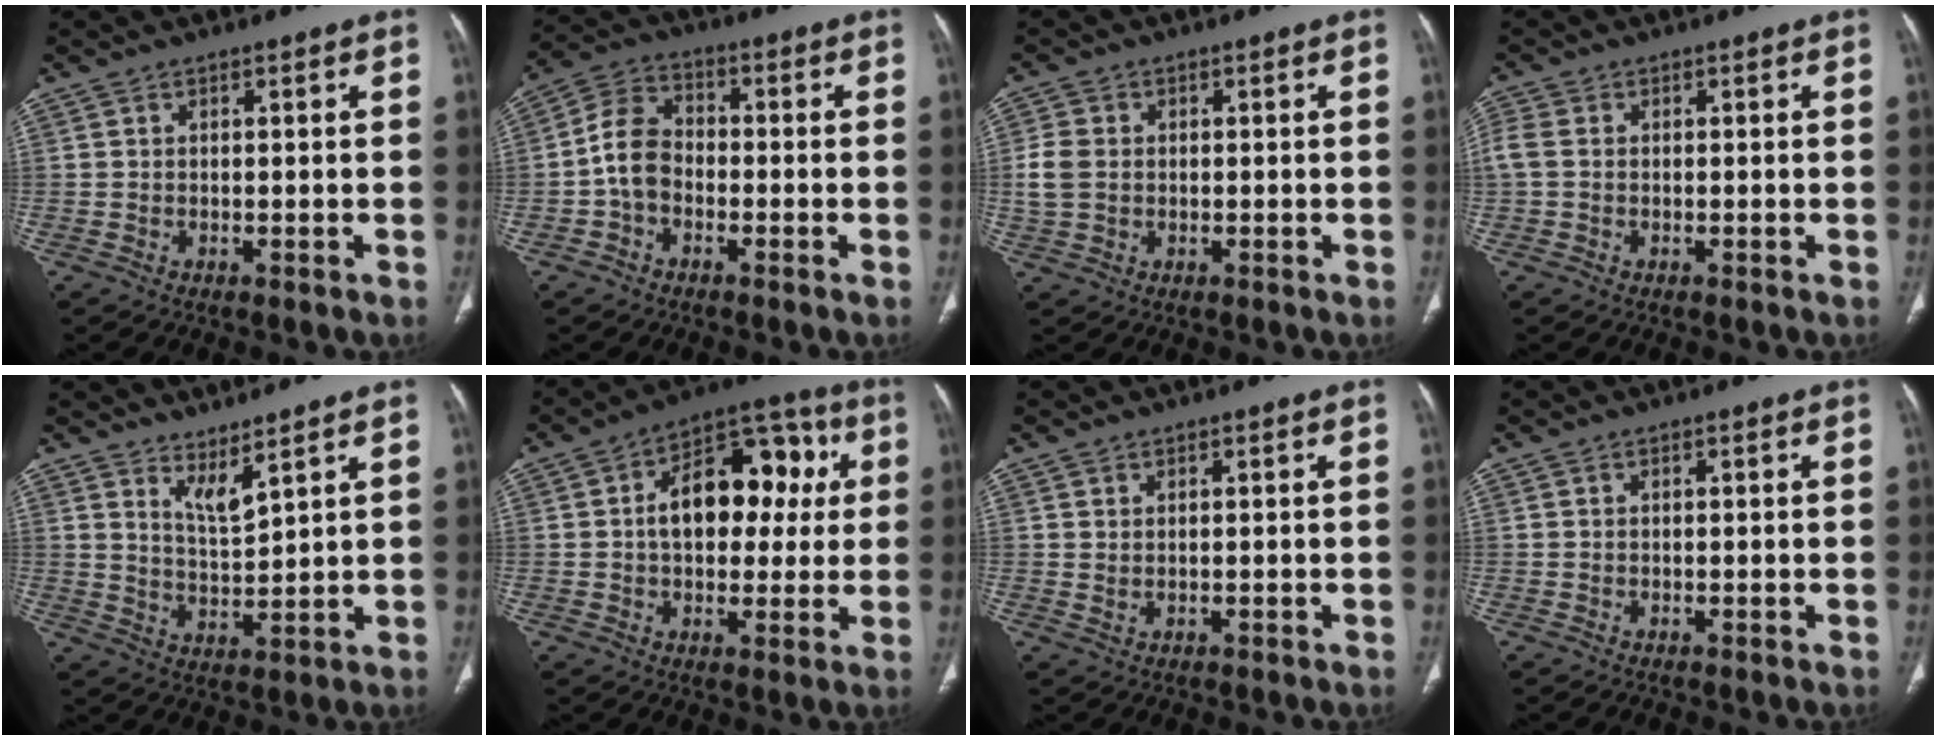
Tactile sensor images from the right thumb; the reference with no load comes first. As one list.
[{"total": 7.5, "force": [-1.9, 5.5, 4.8], "torque": [-0.077, 0.031, -0.050]}, {"total": 4.8, "force": [0.1, 3.8, 2.8], "torque": [-0.065, 0.006, 0.001]}, {"total": 3.1, "force": [0.0, 2.2, 2.1], "torque": [-0.076, 0.005, -0.005]}, {"total": 4.7, "force": [3.9, 0.7, 2.7], "torque": [-0.045, -0.046, 0.081]}, {"total": 16.4, "force": [2.4, 10.4, 12.5], "torque": [-0.134, 0.033, 0.030]}, {"total": 0.9, "force": [0.5, 0.5, 0.5], "torque": [-0.002, -0.004, 0.012]}, {"total": 0.0}]